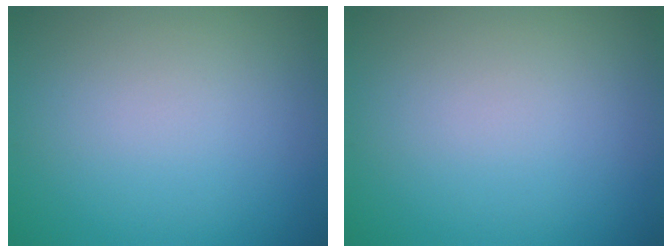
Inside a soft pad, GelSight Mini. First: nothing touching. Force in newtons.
{"total": 0.0}